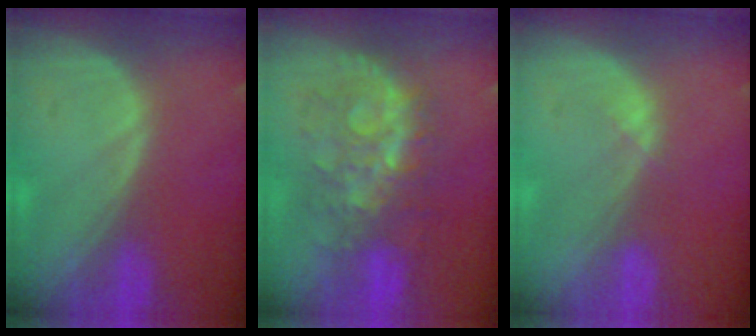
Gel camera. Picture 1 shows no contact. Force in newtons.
{"total": 8.3, "press": 8.3, "slide": 0.9}
{"total": 0.9, "press": 0.9, "slide": 0.3}